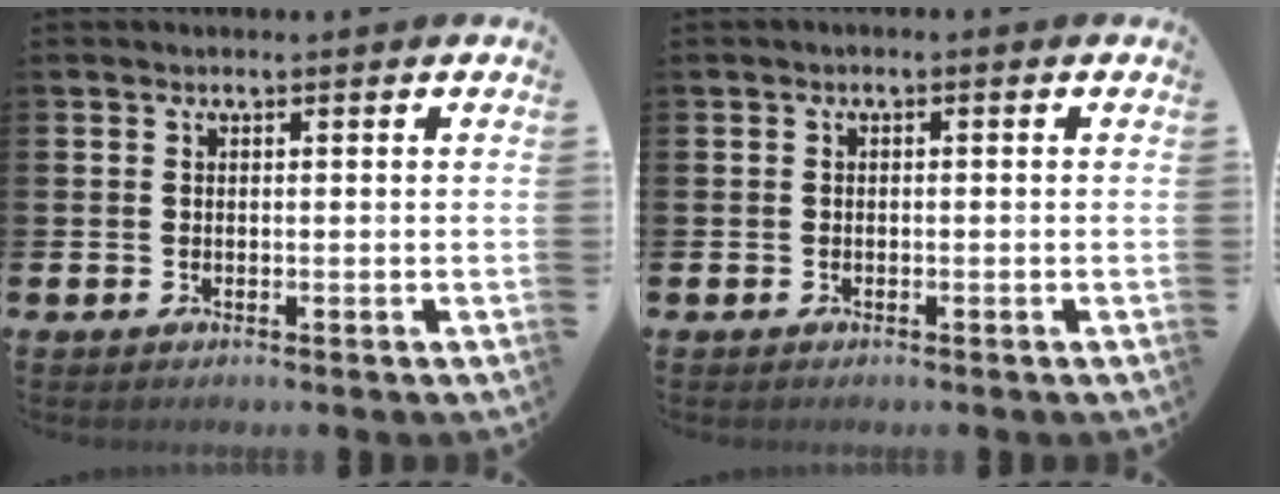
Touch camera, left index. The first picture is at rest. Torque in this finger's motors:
{"motor_torque": [0.49, -1.15, 0.15, 0.12]}